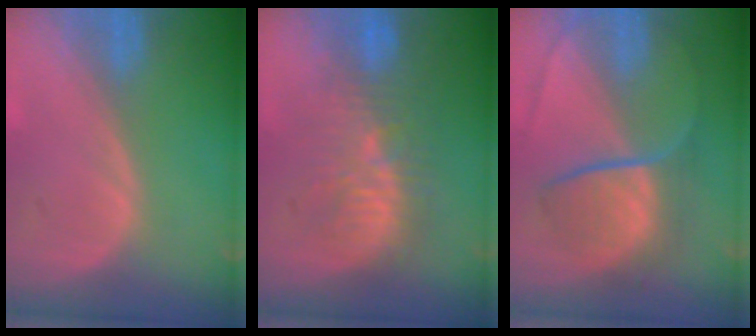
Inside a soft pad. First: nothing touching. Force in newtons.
{"total": 9.5, "press": 8.9, "slide": 3.2}
{"total": 8.3, "press": 7.6, "slide": 3.3}